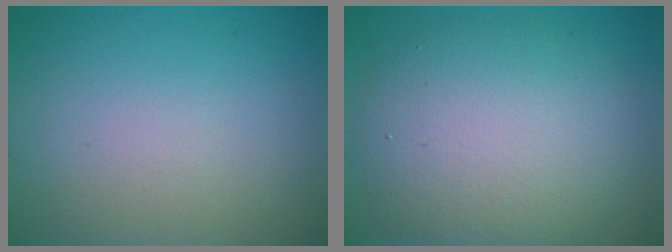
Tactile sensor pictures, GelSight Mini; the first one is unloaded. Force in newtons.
{"total": 8.6, "press": 8.6, "slide": 0.3}